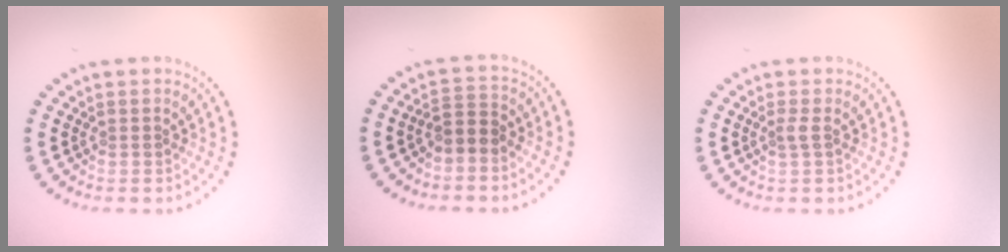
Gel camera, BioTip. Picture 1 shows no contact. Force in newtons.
{"total": 2.0, "press": 1.6, "slide": 1.2}
{"total": 1.0, "press": 0.7, "slide": 0.7}